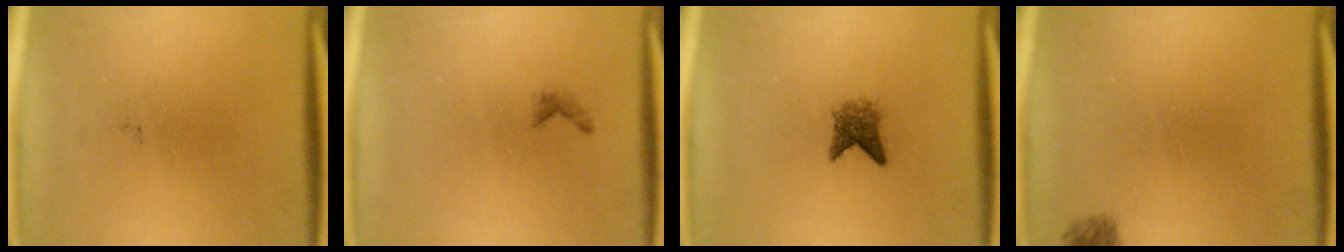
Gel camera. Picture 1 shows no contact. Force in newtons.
{"total": 0.6}
{"total": 2.6}
{"total": 1.4}